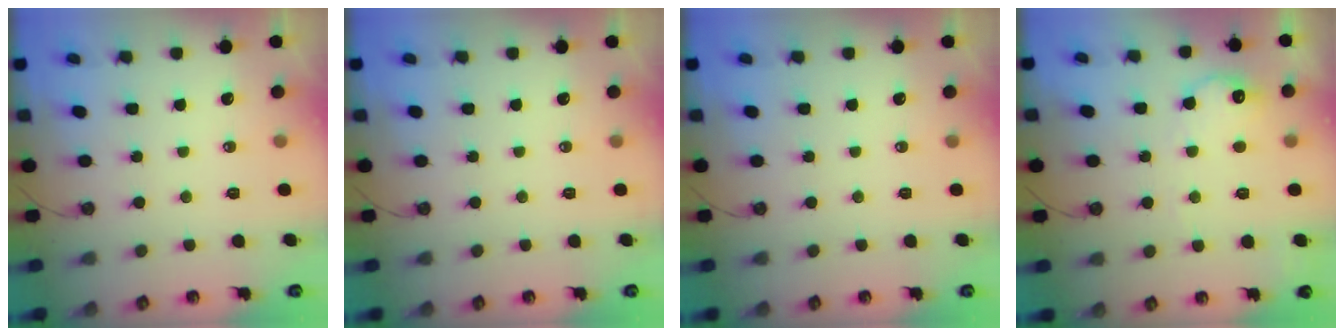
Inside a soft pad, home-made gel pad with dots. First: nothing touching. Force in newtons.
{"total": 0.0}
{"total": 0.0}
{"total": 12.7, "press": 12.7, "slide": 0.5}